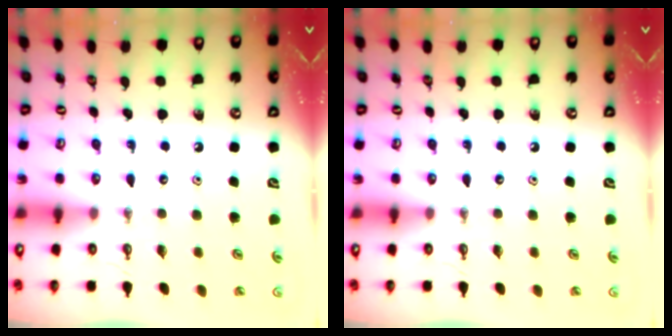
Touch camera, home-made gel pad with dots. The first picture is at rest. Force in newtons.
{"total": 0.0}